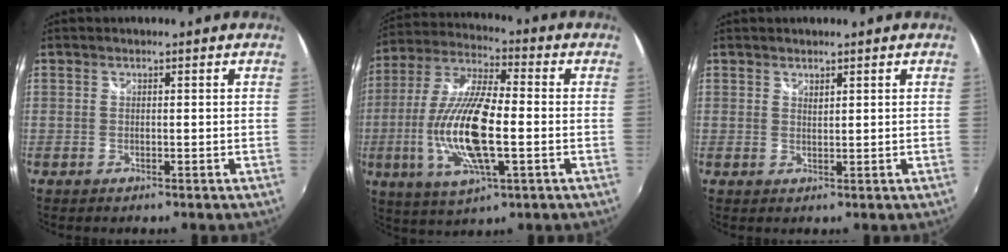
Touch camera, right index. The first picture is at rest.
{"total": 17.3, "force": [-3.2, 5.0, 16.2], "torque": [-0.330, -0.009, -0.061]}
{"total": 0.9, "force": [0.9, 0.2, 0.2], "torque": [0.000, -0.001, 0.017]}